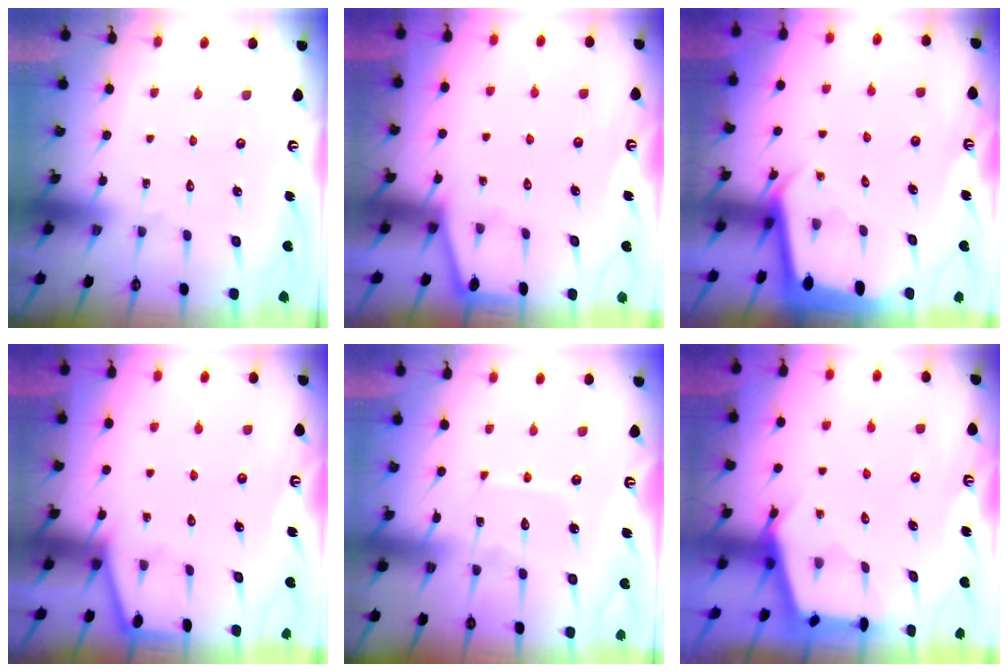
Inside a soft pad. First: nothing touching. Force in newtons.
{"total": 1.3, "press": 1.3, "slide": 0.1}
{"total": 2.0, "press": 2.0, "slide": 0.1}
{"total": 2.5, "press": 2.5, "slide": 0.3}
{"total": 7.8, "press": 7.8, "slide": 0.7}
{"total": 2.6, "press": 2.5, "slide": 0.4}